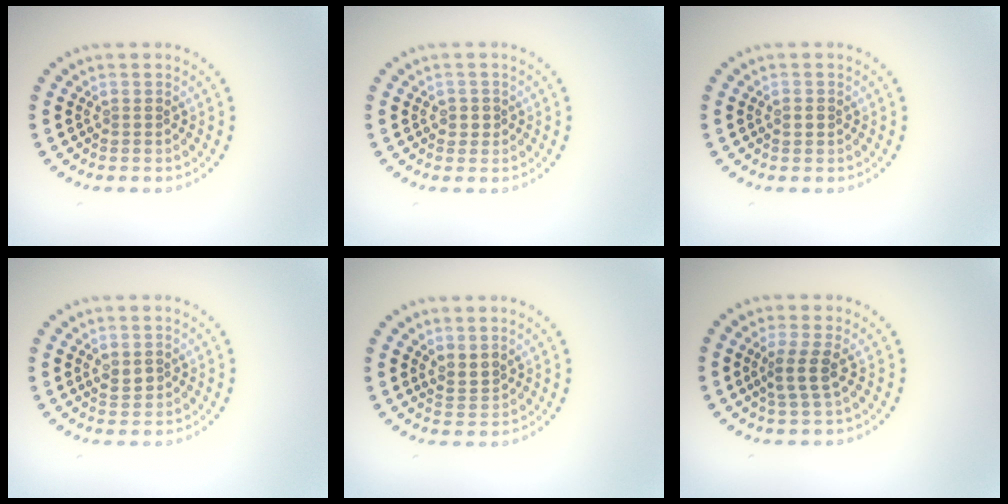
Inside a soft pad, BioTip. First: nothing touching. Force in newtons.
{"total": 1.1, "press": 1.0, "slide": 0.6}
{"total": 1.0, "press": 1.0, "slide": 0.1}
{"total": 1.4, "press": 1.4, "slide": 0.2}
{"total": 1.6, "press": 1.3, "slide": 1.0}
{"total": 2.4, "press": 1.9, "slide": 1.5}